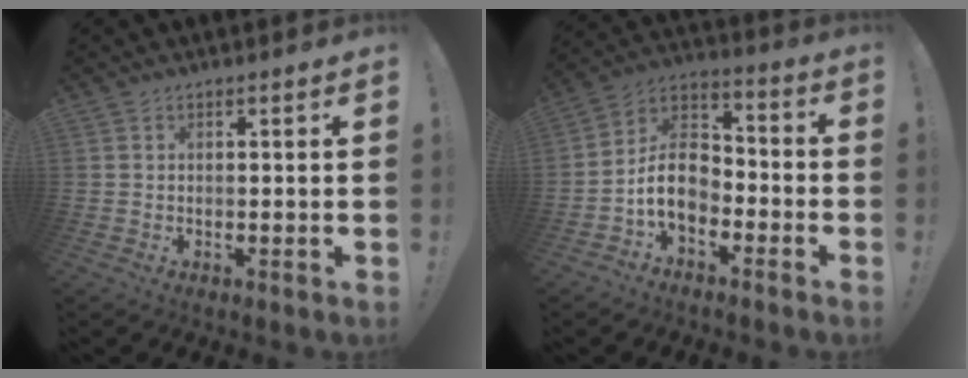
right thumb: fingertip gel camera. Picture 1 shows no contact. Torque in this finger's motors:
{"motor_torque": [1.93, 1.01, 1.10, -1.20, 0.14]}